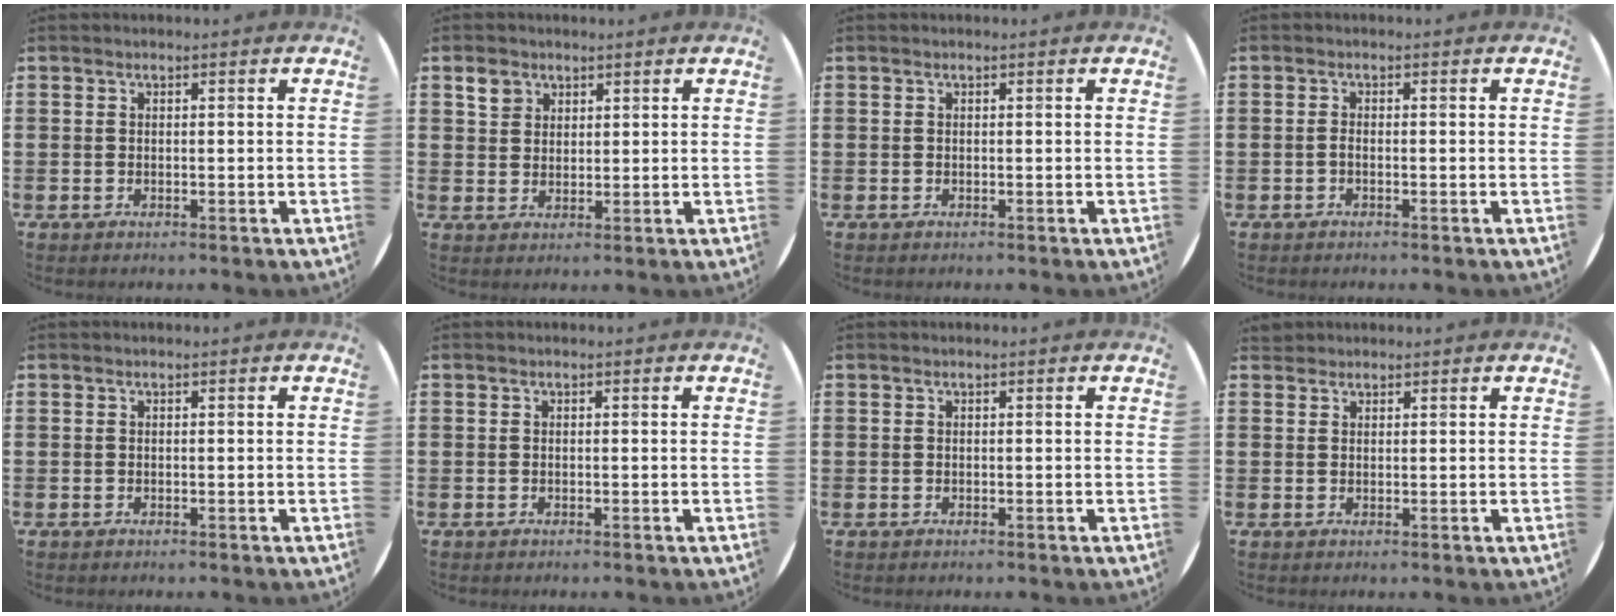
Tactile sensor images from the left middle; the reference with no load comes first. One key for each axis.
{"total": 2.8, "fx": 1.9, "fy": 2.0, "fz": 0.7, "tx": -0.002, "ty": -0.003, "tz": 0.033}
{"total": 0.0}
{"total": 0.6, "fx": -0.3, "fy": 0.1, "fz": 0.5, "tx": -0.010, "ty": -0.003, "tz": -0.005}
{"total": 0.0}
{"total": 0.0}
{"total": 0.0}
{"total": 1.2, "fx": 1.1, "fy": 0.4, "fz": 0.0, "tx": -0.002, "ty": 0.003, "tz": 0.022}